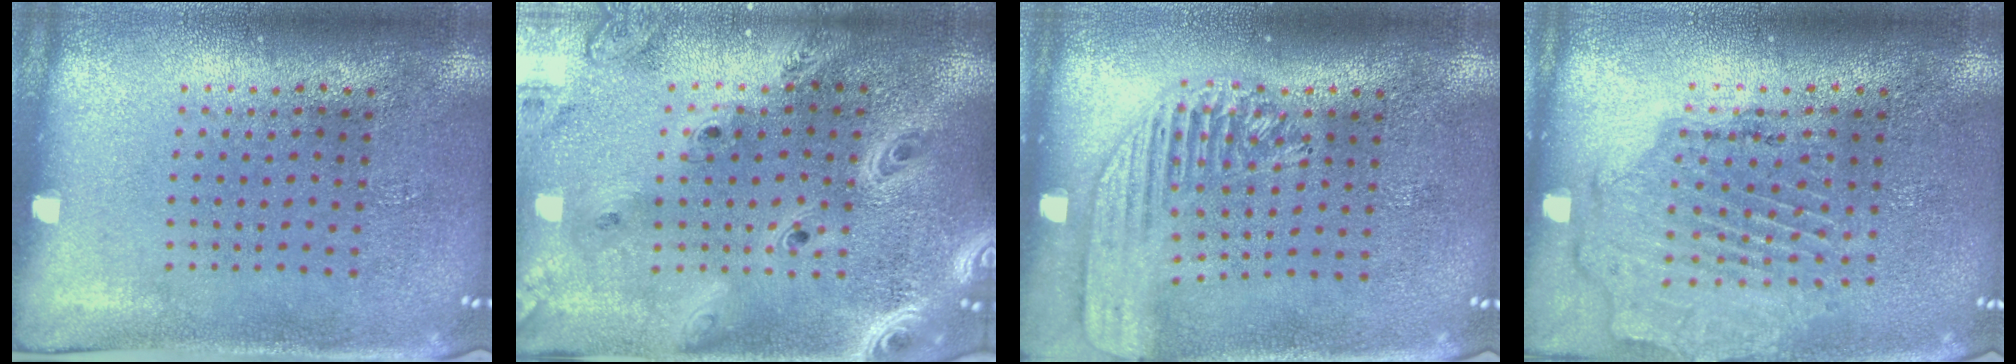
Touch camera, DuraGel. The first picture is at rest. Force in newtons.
{"total": 3.3, "press": 2.7, "slide": 1.9}
{"total": 1.6, "press": 1.4, "slide": 0.6}
{"total": 1.6, "press": 1.5, "slide": 0.4}